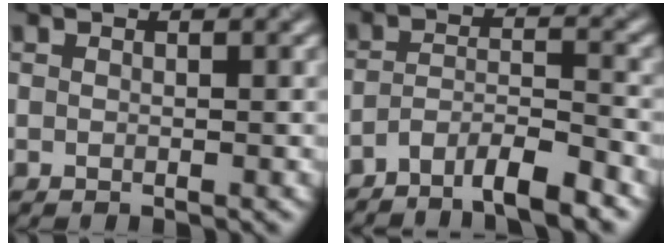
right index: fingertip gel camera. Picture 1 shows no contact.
{"total": 5.1, "force": [-4.1, 0.9, 2.9], "torque": [-0.049, 0.000, -0.076]}